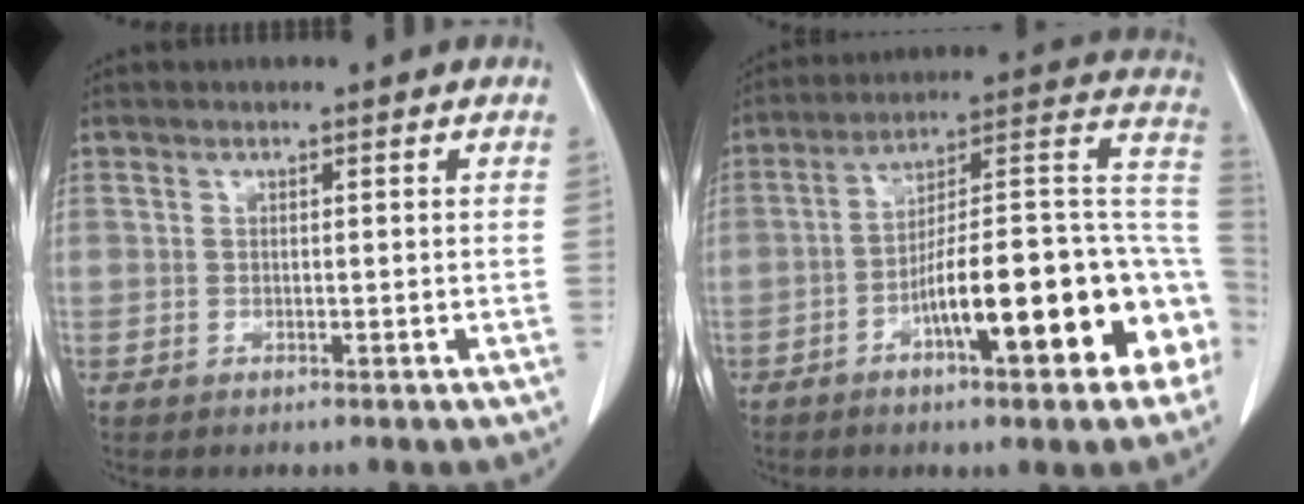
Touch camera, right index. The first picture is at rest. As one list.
[{"total": 20.7, "force": [-7.6, 4.1, 18.8], "torque": [-0.205, 0.037, -0.106]}]